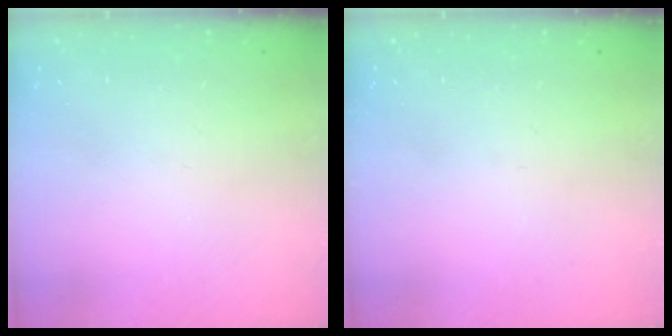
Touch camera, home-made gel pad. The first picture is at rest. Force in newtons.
{"total": 0.0}